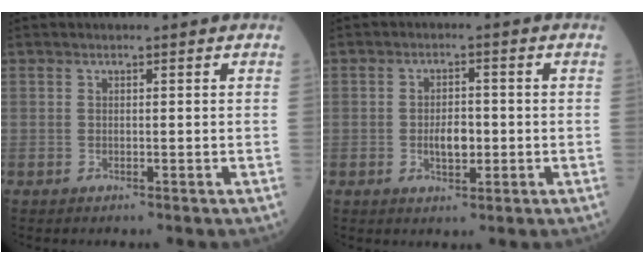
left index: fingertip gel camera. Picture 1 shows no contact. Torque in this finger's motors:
{"motor_torque": [0.56, -0.03, 0.10, 0.06]}